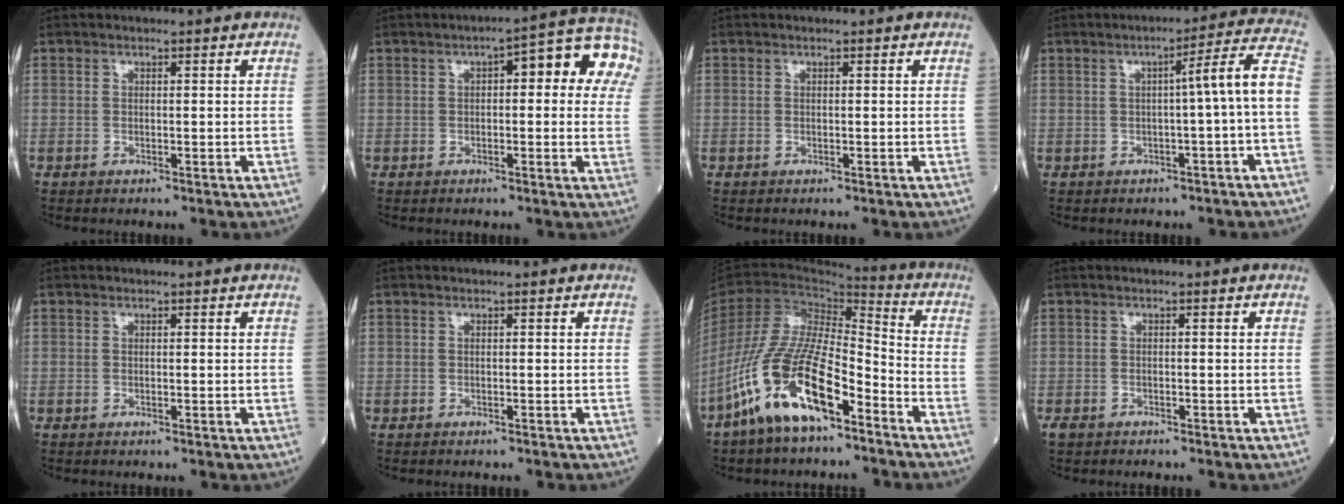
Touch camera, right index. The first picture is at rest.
{"total": 11.6, "force": [3.4, 3.5, 10.5], "torque": [-0.120, 0.046, 0.033]}
{"total": 0.0}
{"total": 6.8, "force": [-0.8, -1.0, 6.7], "torque": [-0.090, 0.016, -0.013]}
{"total": 0.0}
{"total": 0.9, "force": [-0.8, 0.1, 0.3], "torque": [-0.003, -0.001, -0.012]}
{"total": 15.8, "force": [-9.5, 4.3, 11.9], "torque": [-0.242, -0.009, -0.177]}
{"total": 1.7, "force": [-1.4, 0.7, 0.5], "torque": [-0.012, -0.002, -0.022]}